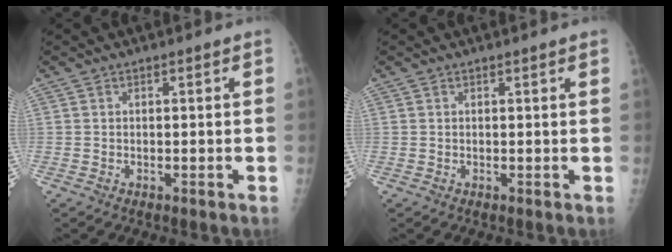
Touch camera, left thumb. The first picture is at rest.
{"total": 1.7, "force": [1.5, -0.1, 0.9], "torque": [-0.011, 0.003, 0.015]}